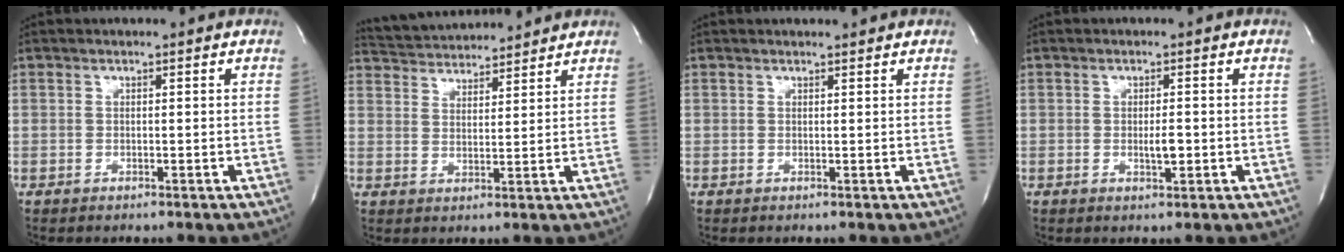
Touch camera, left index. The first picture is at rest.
{"total": 11.3, "force": [10.8, 1.7, 2.7], "torque": [-0.053, 0.019, 0.169]}
{"total": 1.5, "force": [1.5, 0.2, 0.2], "torque": [-0.008, 0.001, 0.019]}
{"total": 1.9, "force": [-0.6, 0.5, 1.7], "torque": [-0.033, -0.007, -0.008]}